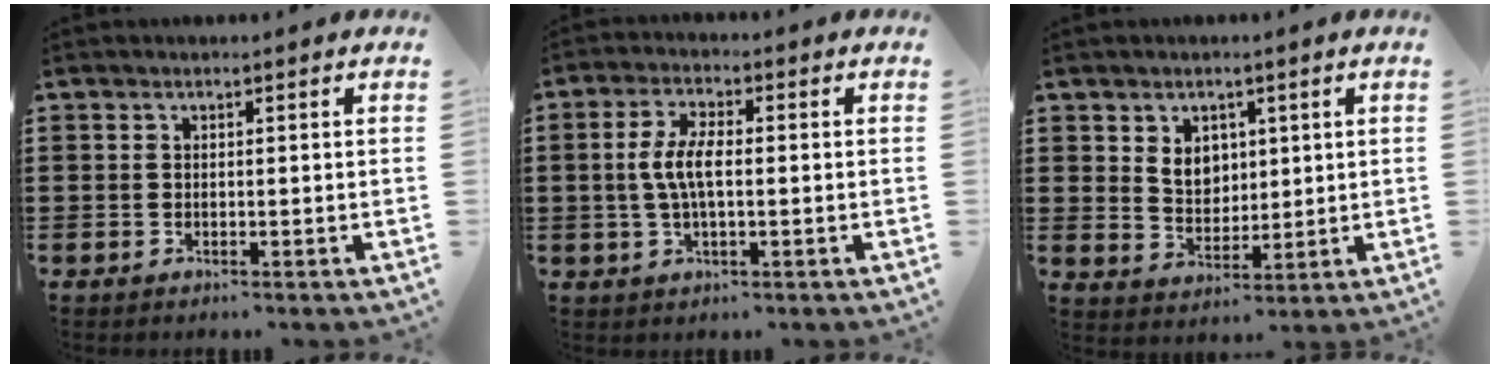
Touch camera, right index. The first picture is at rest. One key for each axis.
{"total": 5.8, "fx": -0.2, "fy": 2.2, "fz": 5.4, "tx": -0.120, "ty": -0.001, "tz": -0.011}
{"total": 4.6, "fx": 2.0, "fy": 3.7, "fz": 2.0, "tx": -0.045, "ty": 0.010, "tz": 0.034}